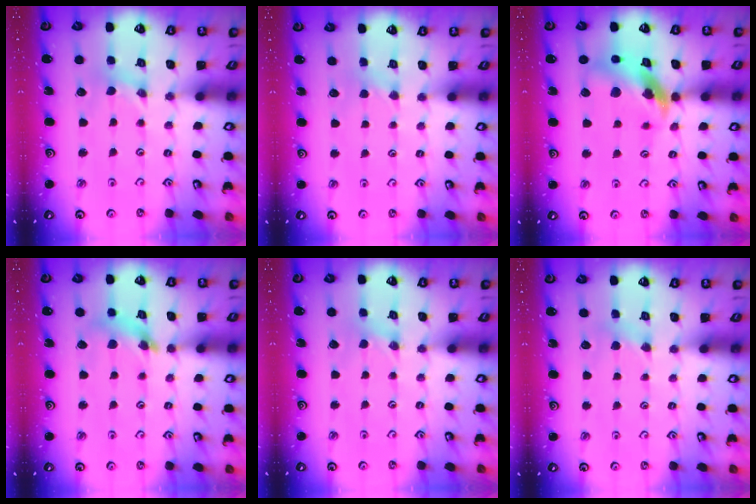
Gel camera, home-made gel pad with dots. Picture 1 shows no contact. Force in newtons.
{"total": 2.5, "press": 2.4, "slide": 0.4}
{"total": 13.1, "press": 13.0, "slide": 1.8}
{"total": 9.4, "press": 9.4, "slide": 1.2}
{"total": 1.1, "press": 1.1, "slide": 0.2}
{"total": 4.1, "press": 4.0, "slide": 0.6}